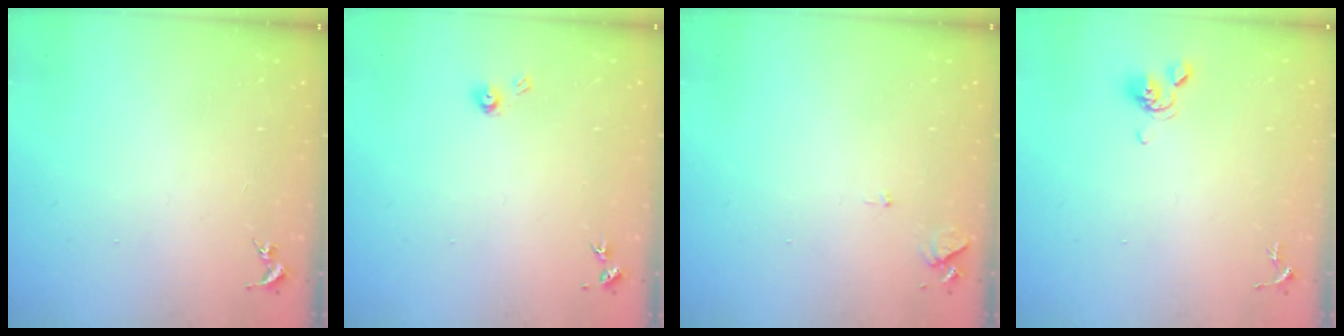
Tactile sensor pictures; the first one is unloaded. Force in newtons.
{"total": 4.0, "press": 4.0, "slide": 0.4}
{"total": 6.1, "press": 6.0, "slide": 0.8}
{"total": 6.2, "press": 6.0, "slide": 1.5}